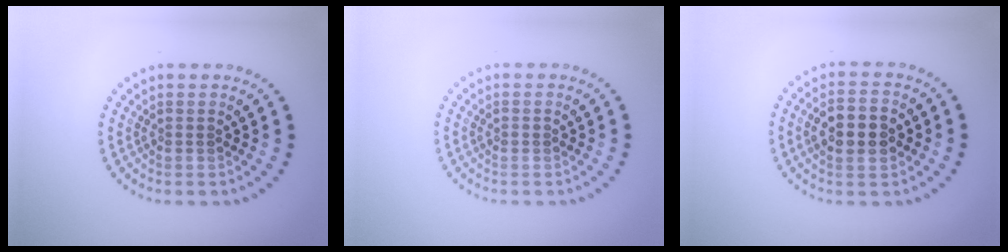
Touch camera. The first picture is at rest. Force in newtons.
{"total": 0.5, "press": 0.5, "slide": 0.2}
{"total": 4.6, "press": 4.6, "slide": 0.3}